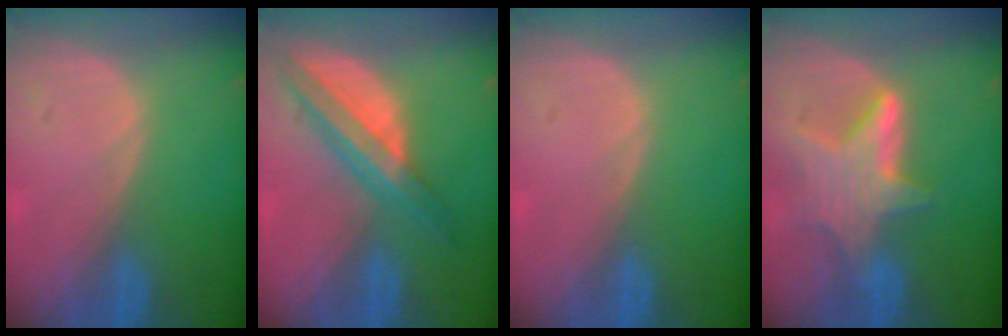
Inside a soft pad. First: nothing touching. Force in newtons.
{"total": 7.9, "press": 6.7, "slide": 4.2}
{"total": 0.0}
{"total": 6.7, "press": 6.5, "slide": 1.7}